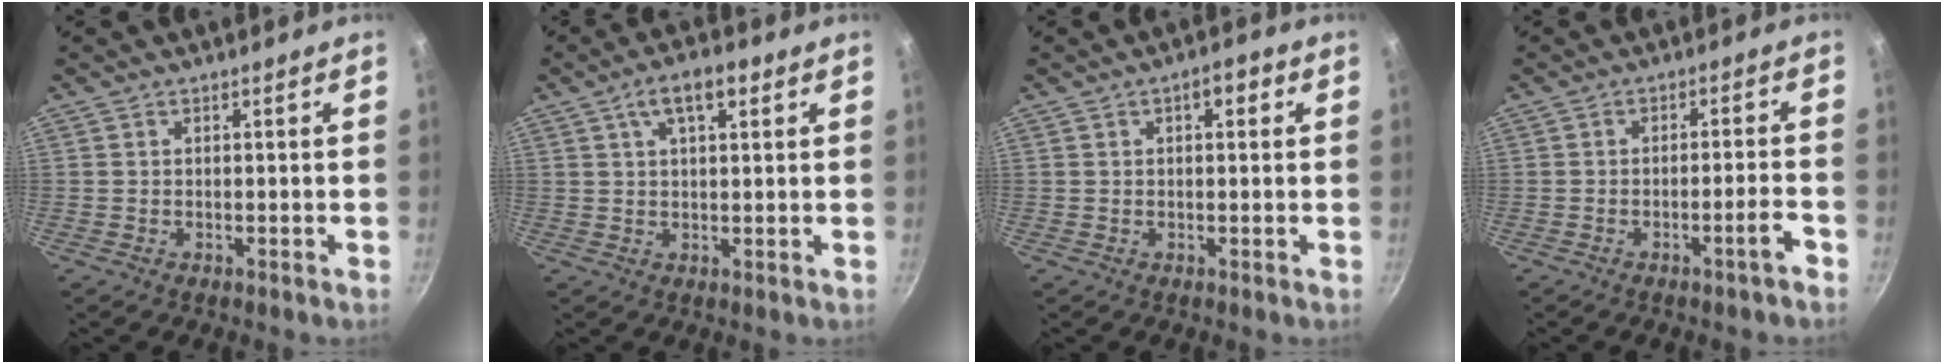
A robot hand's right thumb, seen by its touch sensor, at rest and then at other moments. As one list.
[{"total": 7.0, "force": [3.1, 3.1, 5.5], "torque": [-0.083, 0.007, 0.048]}, {"total": 3.6, "force": [1.2, 1.7, 2.9], "torque": [-0.030, 0.008, 0.012]}, {"total": 3.7, "force": [-2.3, 0.0, 2.9], "torque": [-0.046, 0.022, -0.029]}]